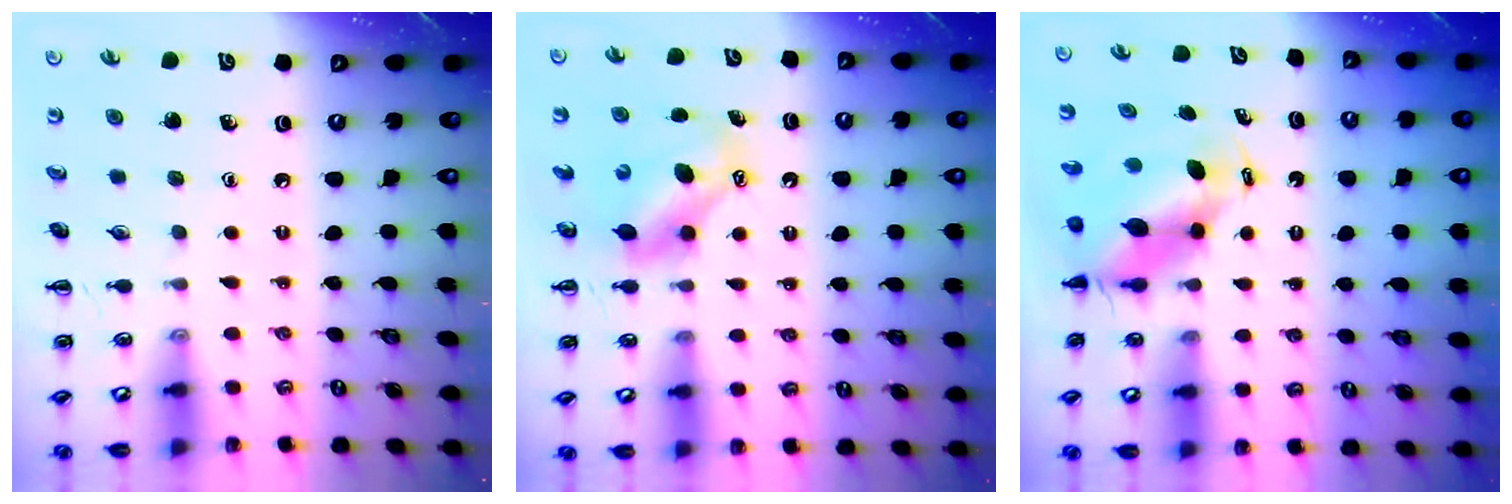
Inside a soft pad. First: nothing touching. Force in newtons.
{"total": 7.1, "press": 7.0, "slide": 1.1}
{"total": 6.7, "press": 6.5, "slide": 1.4}